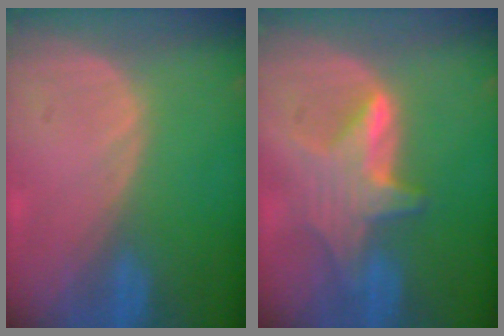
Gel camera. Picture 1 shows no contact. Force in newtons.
{"total": 6.6, "press": 6.5, "slide": 1.1}